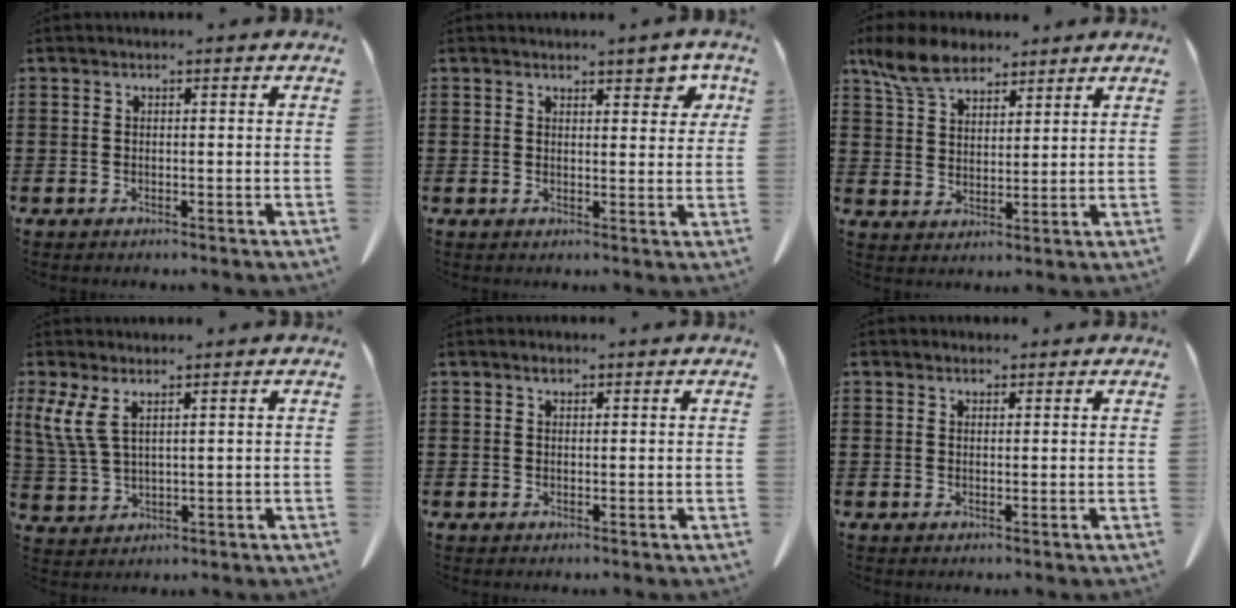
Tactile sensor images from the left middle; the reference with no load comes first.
{"total": 3.1, "force": [2.4, 1.3, 1.5], "torque": [-0.019, 0.001, 0.040]}
{"total": 7.6, "force": [6.0, 3.2, 3.4], "torque": [-0.088, -0.002, 0.114]}
{"total": 5.1, "force": [2.7, 1.8, 3.9], "torque": [-0.107, -0.008, 0.044]}
{"total": 0.8, "force": [0.5, 0.4, 0.4], "torque": [-0.009, 0.003, 0.009]}
{"total": 3.7, "force": [3.0, 2.1, 0.8], "torque": [-0.019, 0.007, 0.056]}